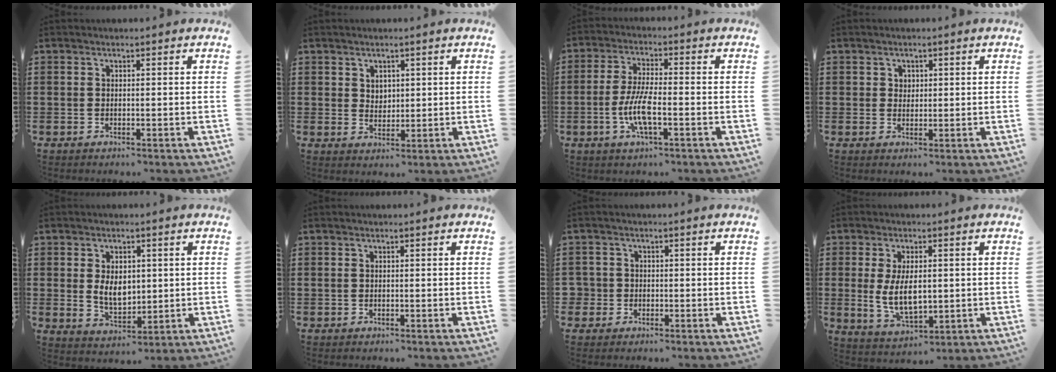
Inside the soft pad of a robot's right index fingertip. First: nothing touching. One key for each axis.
{"total": 2.4, "fx": 1.5, "fy": 1.8, "fz": 0.5, "tx": -0.017, "ty": 0.008, "tz": 0.028}
{"total": 6.9, "fx": -2.1, "fy": 1.7, "fz": 6.3, "tx": -0.141, "ty": -0.011, "tz": -0.045}
{"total": 1.4, "fx": 0.7, "fy": 1.2, "fz": 0.3, "tx": -0.009, "ty": 0.006, "tz": 0.013}
{"total": 5.4, "fx": 0.6, "fy": 3.5, "fz": 4.1, "tx": -0.070, "ty": 0.005, "tz": 0.007}
{"total": 0.0}
{"total": 2.0, "fx": -0.6, "fy": 1.9, "fz": 0.2, "tx": -0.020, "ty": 0.002, "tz": -0.018}
{"total": 6.7, "fx": 0.3, "fy": 3.4, "fz": 5.8, "tx": -0.114, "ty": -0.004, "tz": -0.001}